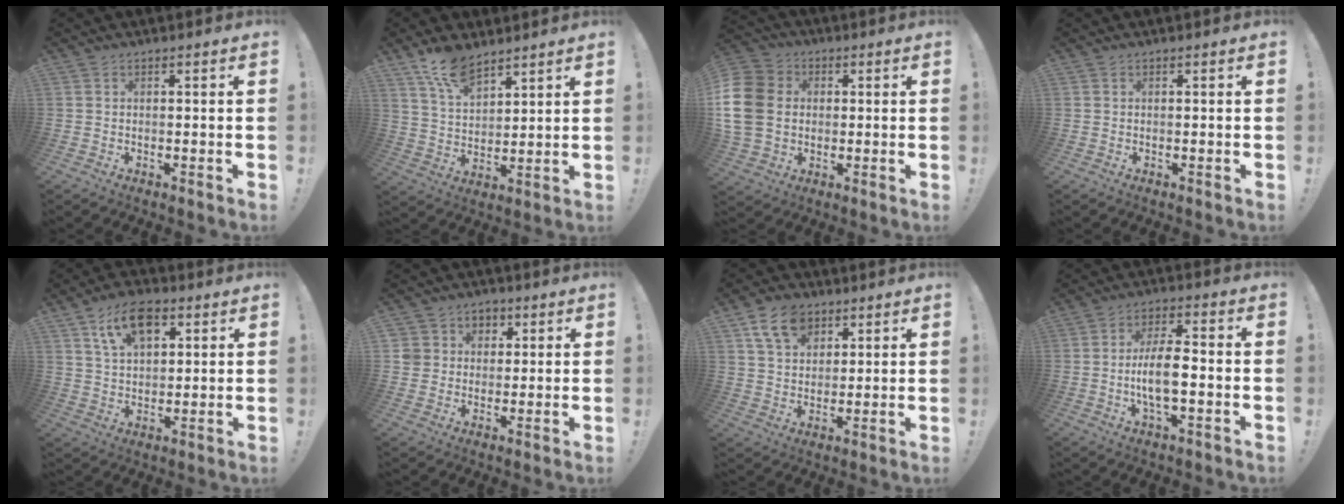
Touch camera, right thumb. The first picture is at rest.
{"total": 10.2, "force": [7.9, 4.3, 4.7], "torque": [-0.086, -0.048, 0.150]}
{"total": 16.1, "force": [1.0, 12.9, 9.5], "torque": [-0.186, 0.013, 0.023]}
{"total": 0.0}
{"total": 12.1, "force": [6.0, 7.1, 7.7], "torque": [-0.123, -0.009, 0.110]}
{"total": 6.4, "force": [1.3, 6.2, 1.0], "torque": [-0.022, -0.003, 0.030]}
{"total": 10.9, "force": [6.0, 7.5, 5.2], "torque": [-0.085, -0.018, 0.115]}
{"total": 9.5, "force": [-2.0, 3.2, 8.8], "torque": [-0.173, 0.003, -0.041]}